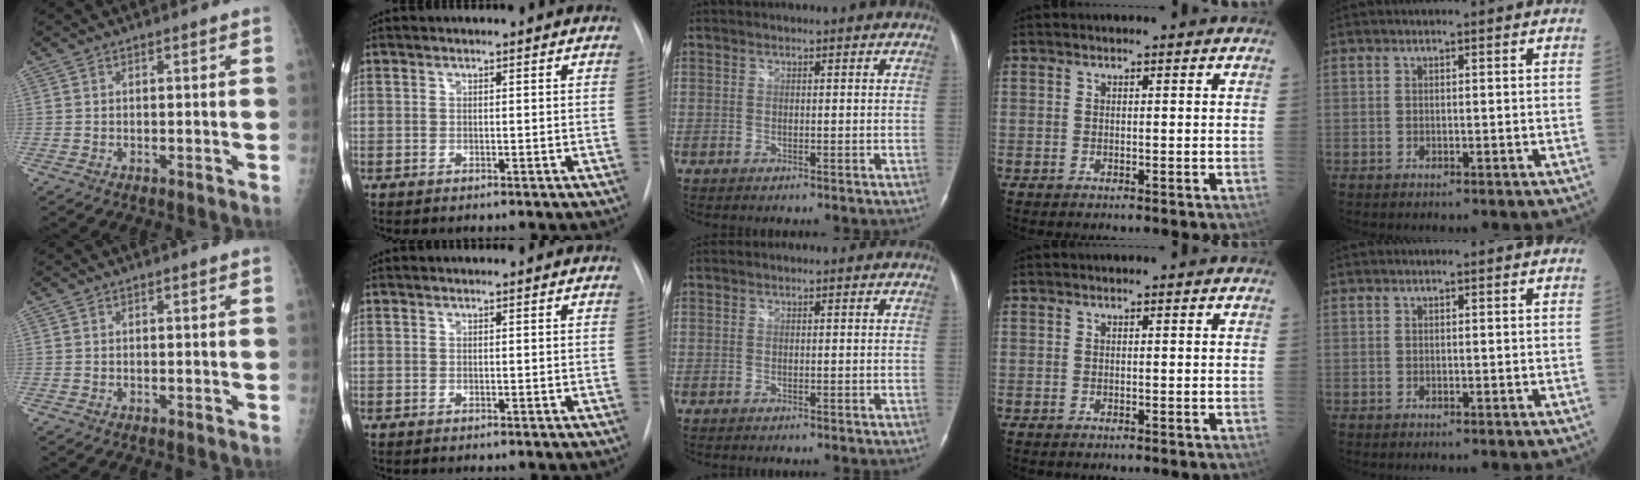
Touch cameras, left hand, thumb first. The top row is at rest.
{}